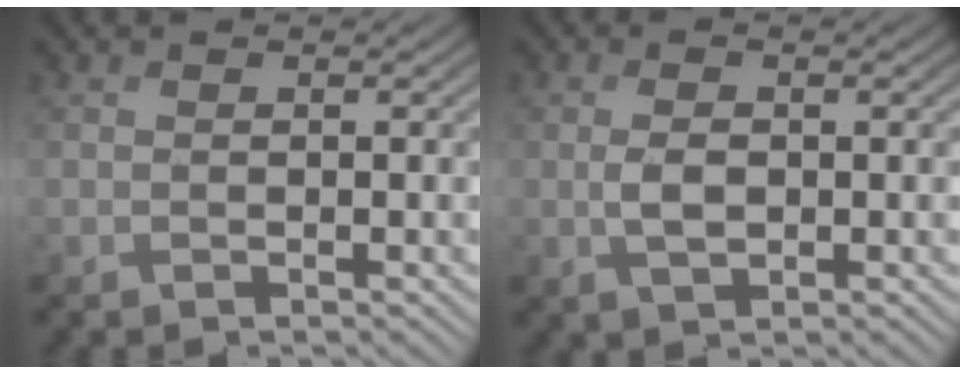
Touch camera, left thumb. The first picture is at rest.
{"total": 3.0, "force": [-0.1, 1.6, 2.5], "torque": [-0.054, -0.002, 0.000]}